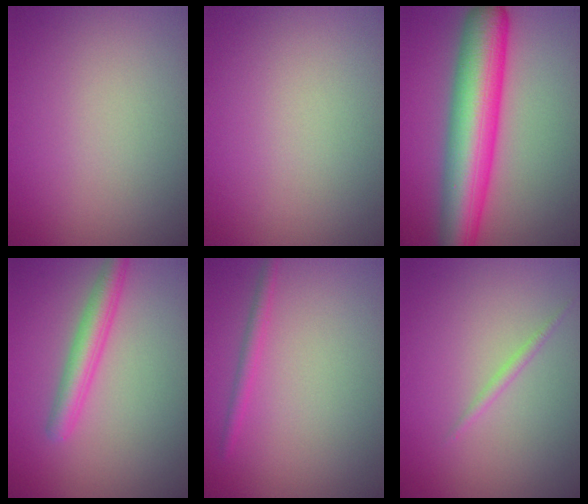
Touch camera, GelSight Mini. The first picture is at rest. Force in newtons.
{"total": 0.0}
{"total": 10.0, "press": 10.0, "slide": 0.2}
{"total": 3.1, "press": 3.1, "slide": 0.1}
{"total": 1.3, "press": 1.3, "slide": 0.1}
{"total": 0.8, "press": 0.8, "slide": 0.0}